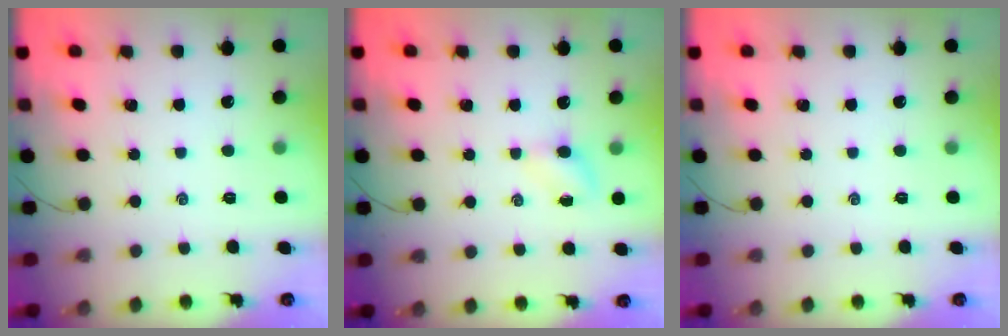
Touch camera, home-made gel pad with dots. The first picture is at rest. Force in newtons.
{"total": 4.0, "press": 3.8, "slide": 1.3}
{"total": 0.0}